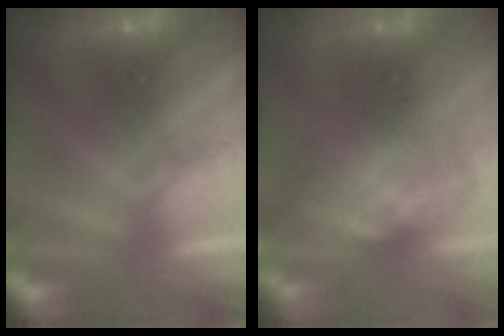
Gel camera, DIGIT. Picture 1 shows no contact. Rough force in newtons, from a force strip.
{"total": 7.8}